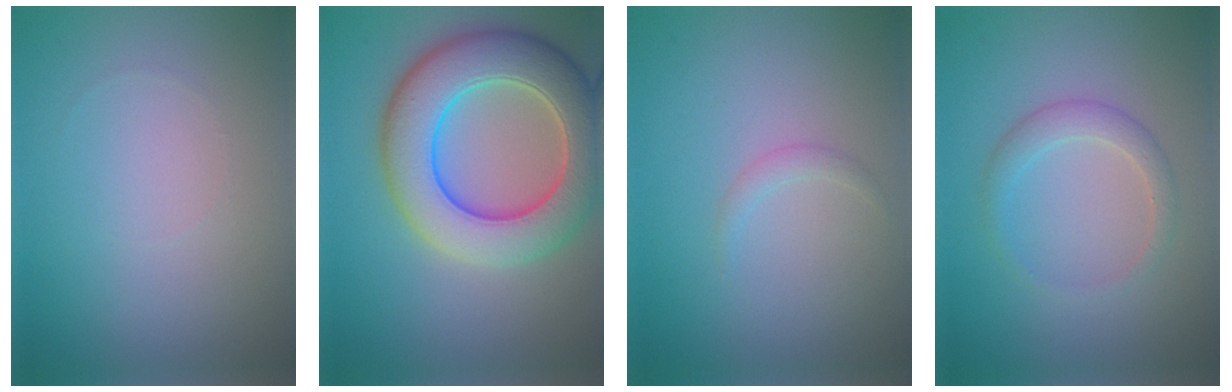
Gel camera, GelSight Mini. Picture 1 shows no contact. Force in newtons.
{"total": 9.7, "press": 9.7, "slide": 0.6}
{"total": 0.9, "press": 0.9, "slide": 0.0}
{"total": 2.1, "press": 2.1, "slide": 0.2}